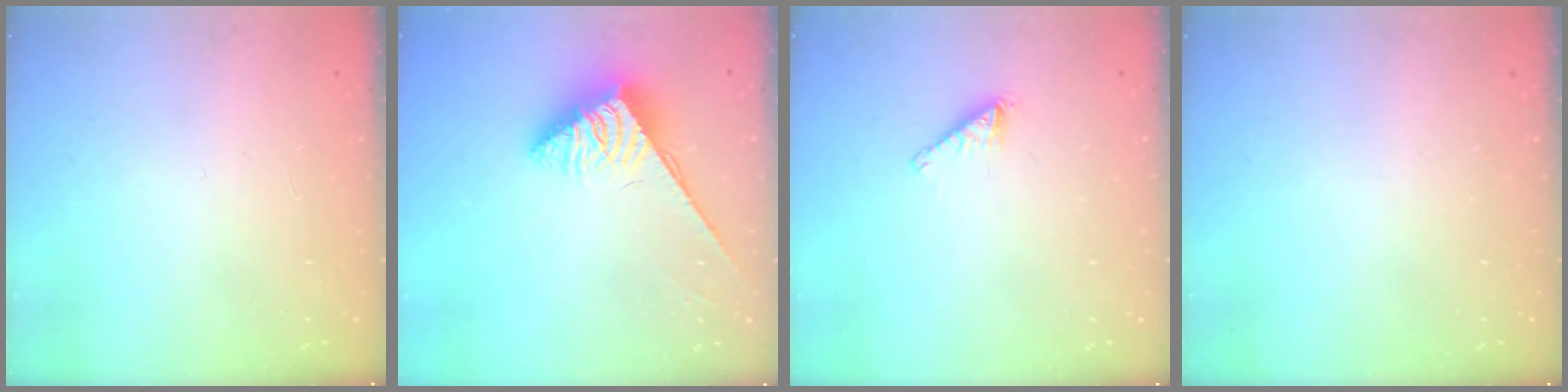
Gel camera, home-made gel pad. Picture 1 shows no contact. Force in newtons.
{"total": 3.9, "press": 3.9, "slide": 0.5}
{"total": 1.7, "press": 1.7, "slide": 0.2}
{"total": 0.0}